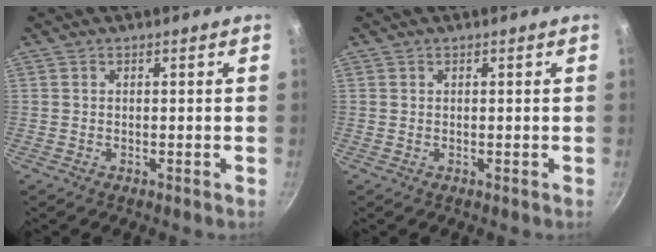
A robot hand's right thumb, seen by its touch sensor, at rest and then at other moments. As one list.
[{"total": 0.0}]